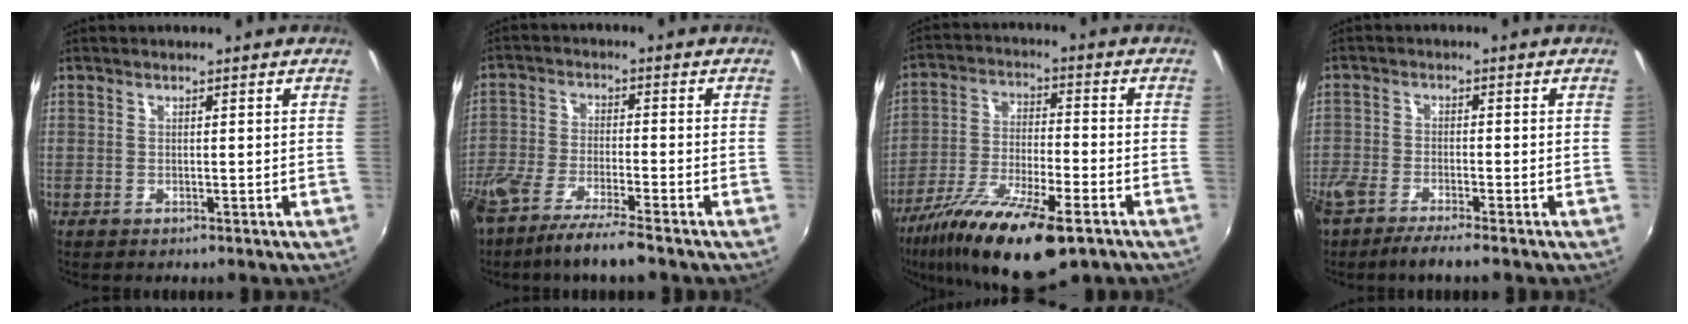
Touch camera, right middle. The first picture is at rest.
{"total": 10.8, "force": [-8.5, 0.8, 6.7], "torque": [-0.154, -0.033, -0.156]}
{"total": 18.0, "force": [-11.8, 4.3, 12.9], "torque": [-0.249, -0.041, -0.212]}
{"total": 7.0, "force": [-5.7, 1.0, 4.1], "torque": [-0.108, -0.025, -0.107]}